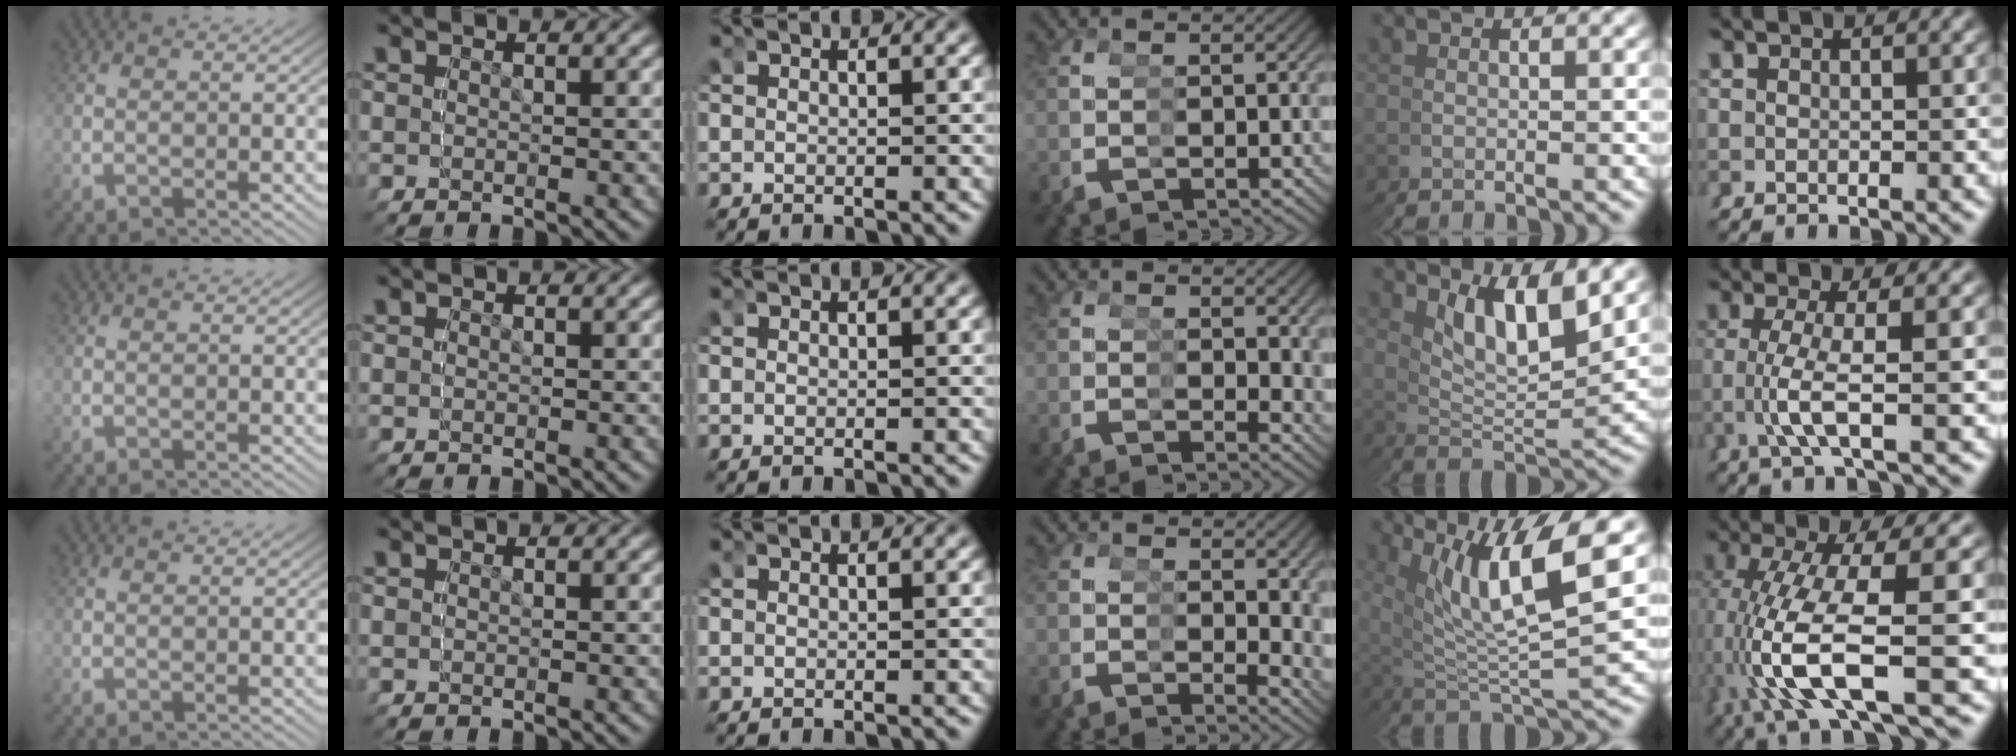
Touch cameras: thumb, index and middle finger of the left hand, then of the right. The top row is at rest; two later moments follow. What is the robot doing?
{"motion": "grasp_and_lifting", "object": "condiment"}